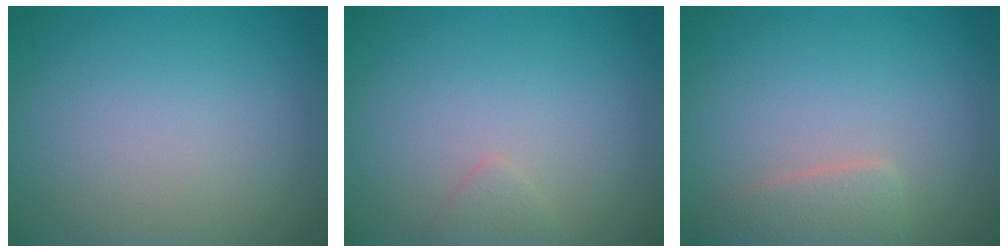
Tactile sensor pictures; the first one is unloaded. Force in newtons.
{"total": 0.8, "press": 0.8, "slide": 0.0}
{"total": 2.2, "press": 2.2, "slide": 0.1}